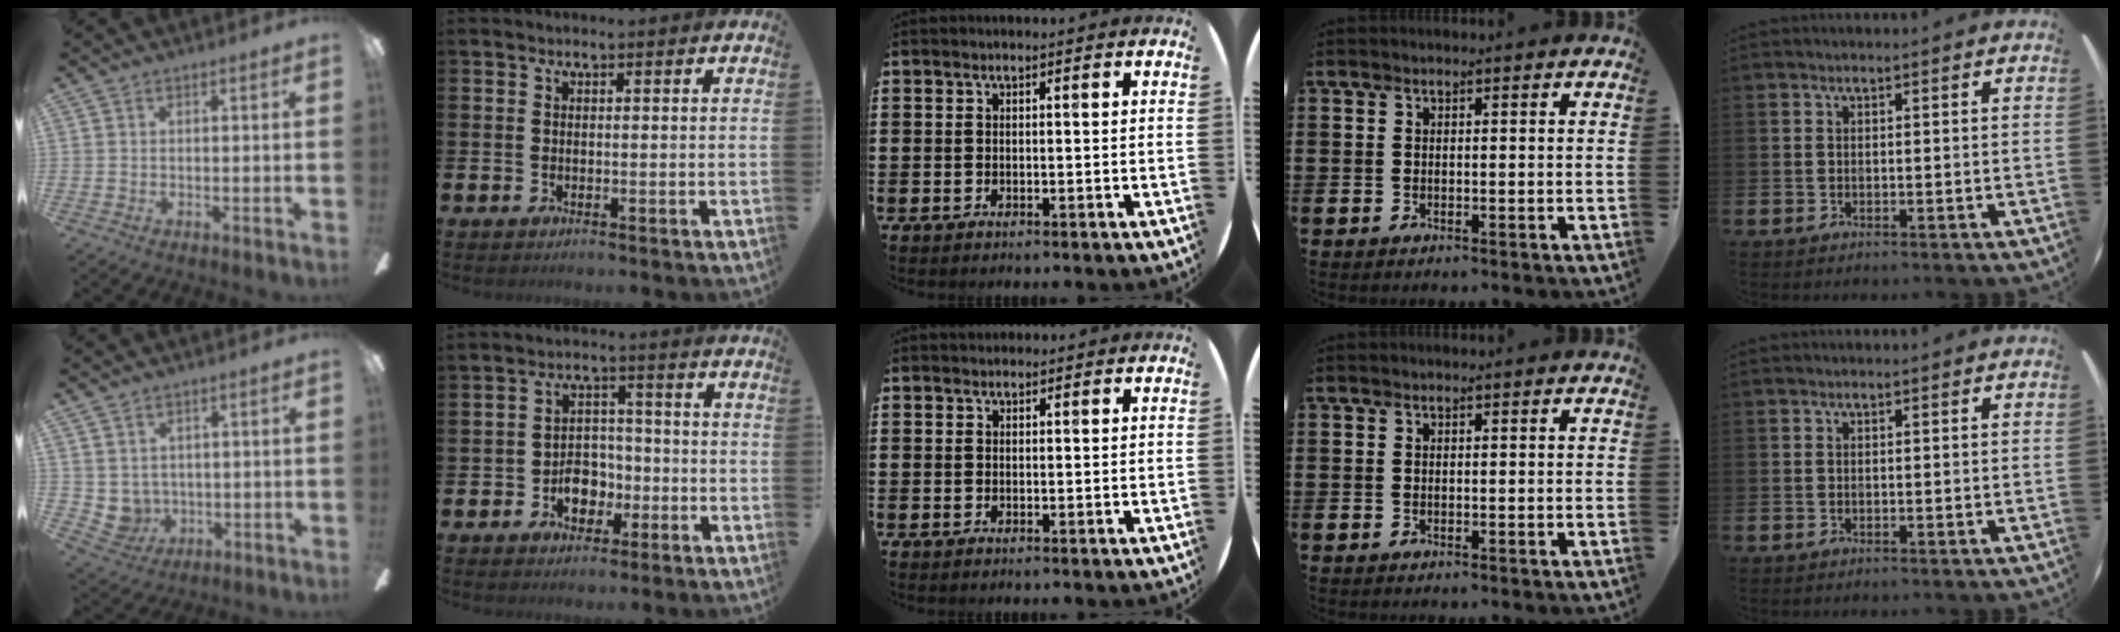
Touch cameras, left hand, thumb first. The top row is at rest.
{"thumb": {"total": 4.7, "force": [1.6, 4.3, 1.3], "torque": [-0.052, -0.007, 0.033]}, "index": {"total": 4.9, "force": [-2.0, 3.7, 2.5], "torque": [-0.040, 0.005, -0.043]}, "middle": {"total": 0.7, "force": [0.6, 0.2, -0.2], "torque": [0.004, 0.005, 0.011]}}